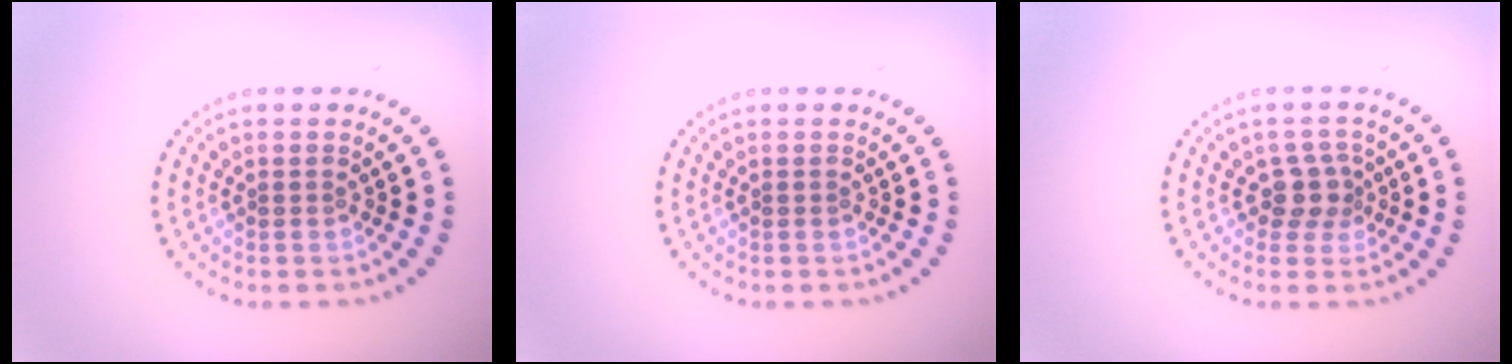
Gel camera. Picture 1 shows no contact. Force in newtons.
{"total": 0.0}
{"total": 2.5, "press": 1.9, "slide": 1.6}